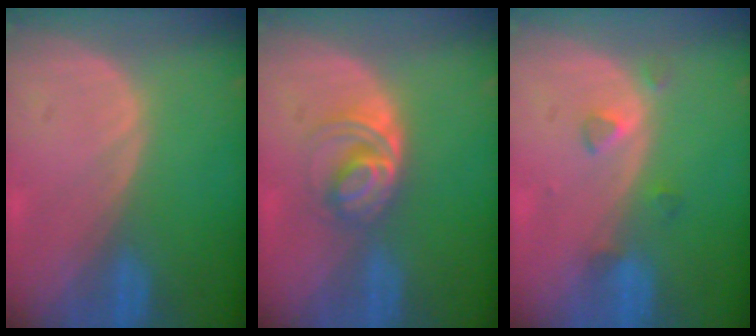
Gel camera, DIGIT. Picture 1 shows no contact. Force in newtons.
{"total": 5.2, "press": 4.9, "slide": 1.7}
{"total": 2.5, "press": 2.3, "slide": 0.9}